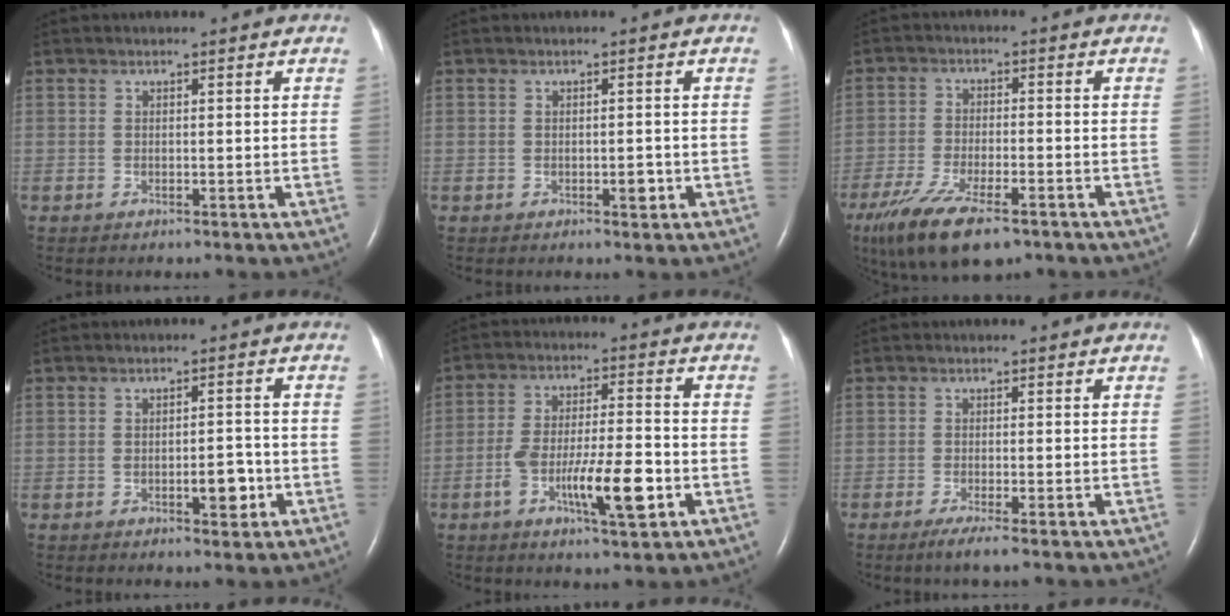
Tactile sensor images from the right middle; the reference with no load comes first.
{"total": 1.4, "force": [-0.5, 0.6, 1.2], "torque": [-0.018, -0.001, -0.006]}
{"total": 14.0, "force": [-9.3, 4.2, 9.5], "torque": [-0.199, -0.034, -0.157]}
{"total": 3.6, "force": [-1.2, 1.4, 3.1], "torque": [-0.046, 0.002, -0.014]}
{"total": 10.5, "force": [-3.7, 1.9, 9.6], "torque": [-0.174, 0.000, -0.064]}
{"total": 2.5, "force": [-1.6, -0.1, 2.0], "torque": [-0.043, -0.010, -0.032]}